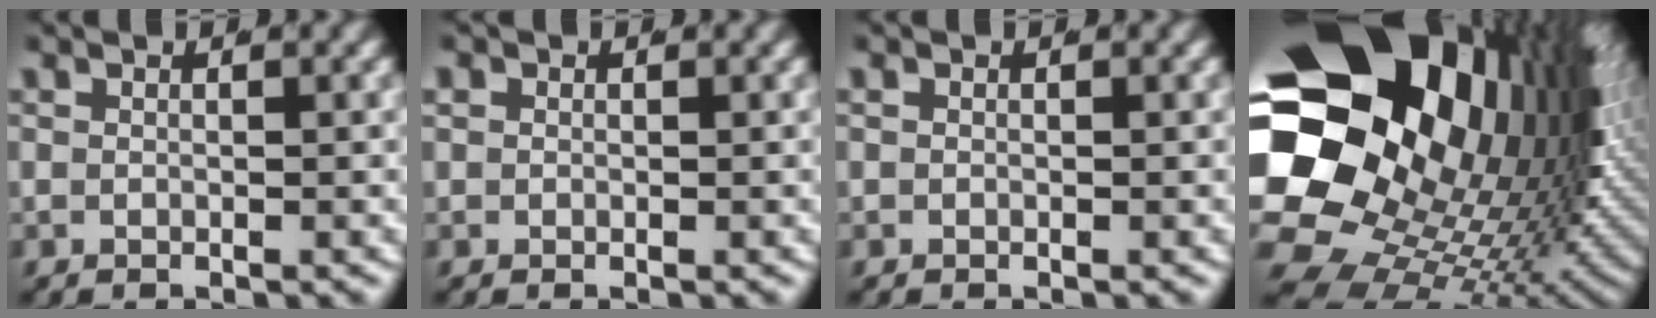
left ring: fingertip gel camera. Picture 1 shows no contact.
{"total": 1.1, "force": [0.2, 1.0, 0.4], "torque": [-0.012, -0.004, 0.005]}
{"total": 0.0}
{"total": 35.6, "force": [3.3, 24.0, 26.1], "torque": [-0.403, -0.033, 0.043]}